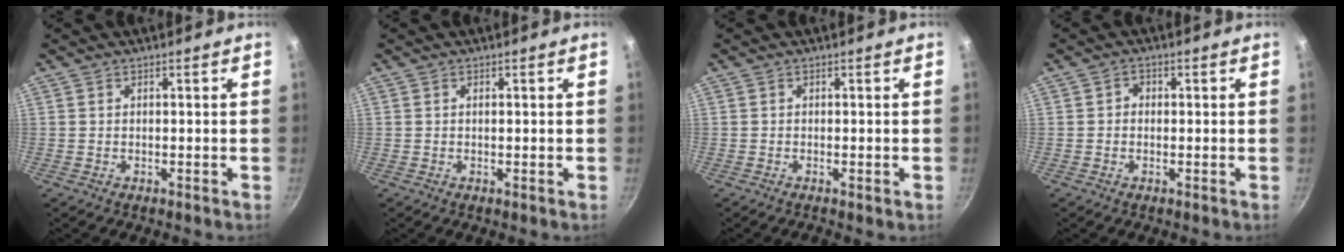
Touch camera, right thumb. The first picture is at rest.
{"total": 0.5, "force": [0.1, 0.2, 0.5], "torque": [-0.009, -0.001, 0.003]}
{"total": 1.0, "force": [-0.5, 0.2, 0.8], "torque": [-0.009, -0.002, -0.008]}
{"total": 1.7, "force": [0.0, 1.5, 0.8], "torque": [-0.002, 0.005, -0.005]}